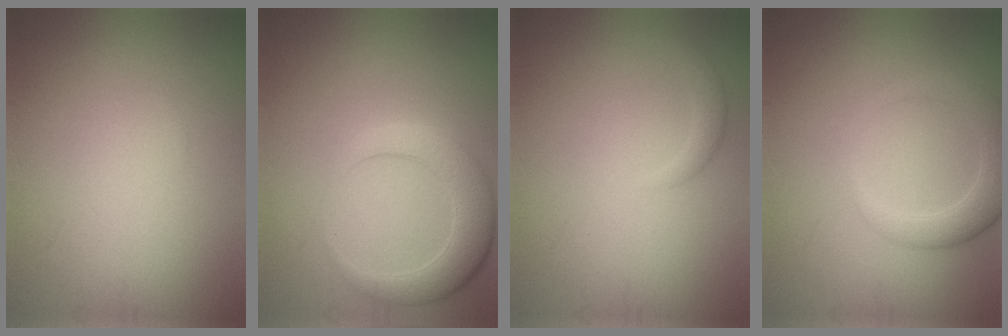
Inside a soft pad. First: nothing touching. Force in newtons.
{"total": 4.5, "press": 4.5, "slide": 0.5}
{"total": 1.4, "press": 1.4, "slide": 0.1}
{"total": 3.5, "press": 3.5, "slide": 0.4}